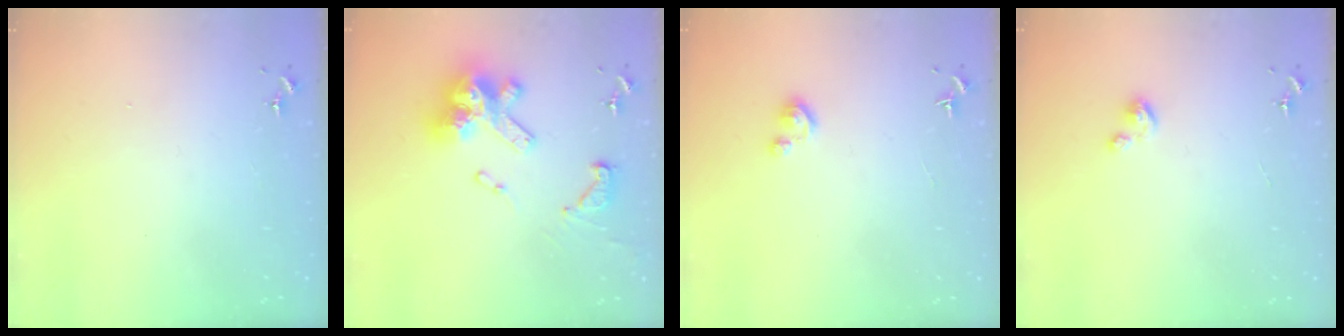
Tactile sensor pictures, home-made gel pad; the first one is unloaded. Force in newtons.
{"total": 19.2, "press": 19.0, "slide": 2.0}
{"total": 2.8, "press": 2.8, "slide": 0.3}
{"total": 3.0, "press": 3.0, "slide": 0.2}